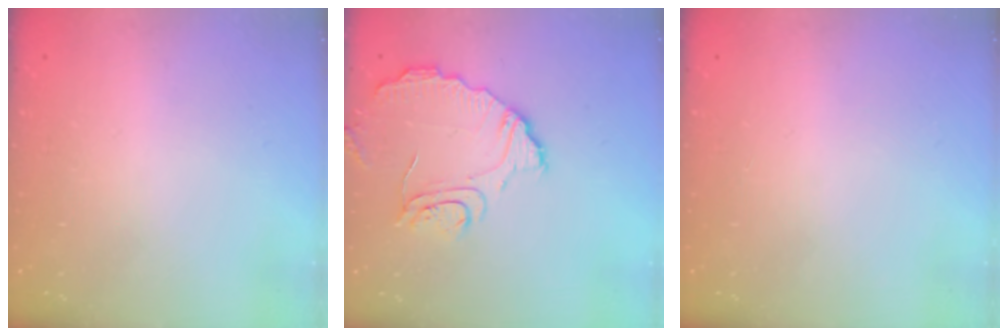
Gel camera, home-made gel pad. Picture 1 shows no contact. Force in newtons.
{"total": 10.5, "press": 10.5, "slide": 0.5}
{"total": 0.0}